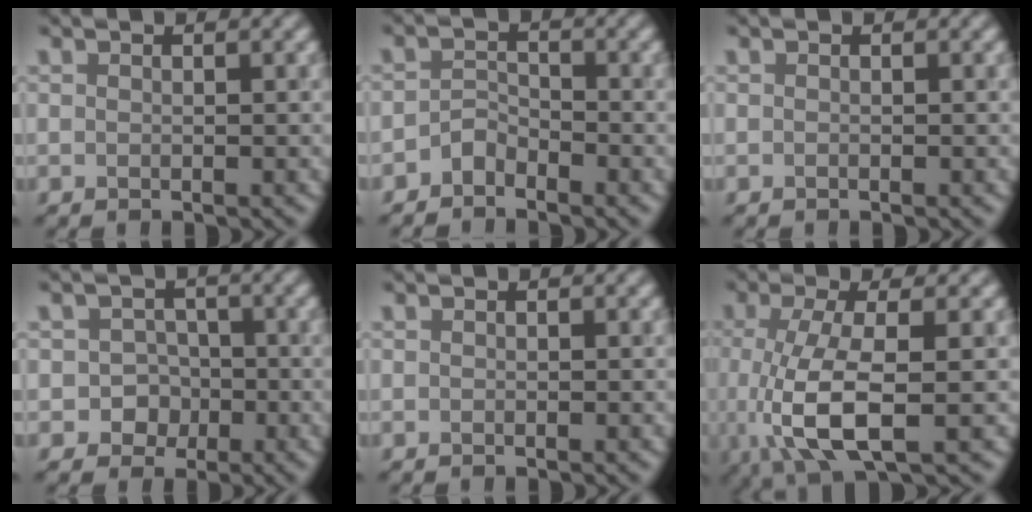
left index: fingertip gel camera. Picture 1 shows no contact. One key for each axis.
{"total": 1.6, "fx": -1.4, "fy": 0.7, "fz": 0.3, "tx": -0.004, "ty": 0.014, "tz": -0.029}
{"total": 0.0}
{"total": 2.7, "fx": -0.7, "fy": 2.6, "fz": 0.4, "tx": 0.028, "ty": 0.008, "tz": -0.025}
{"total": 0.0}
{"total": 7.2, "fx": -1.5, "fy": 2.3, "fz": 6.6, "tx": -0.146, "ty": -0.002, "tz": -0.028}